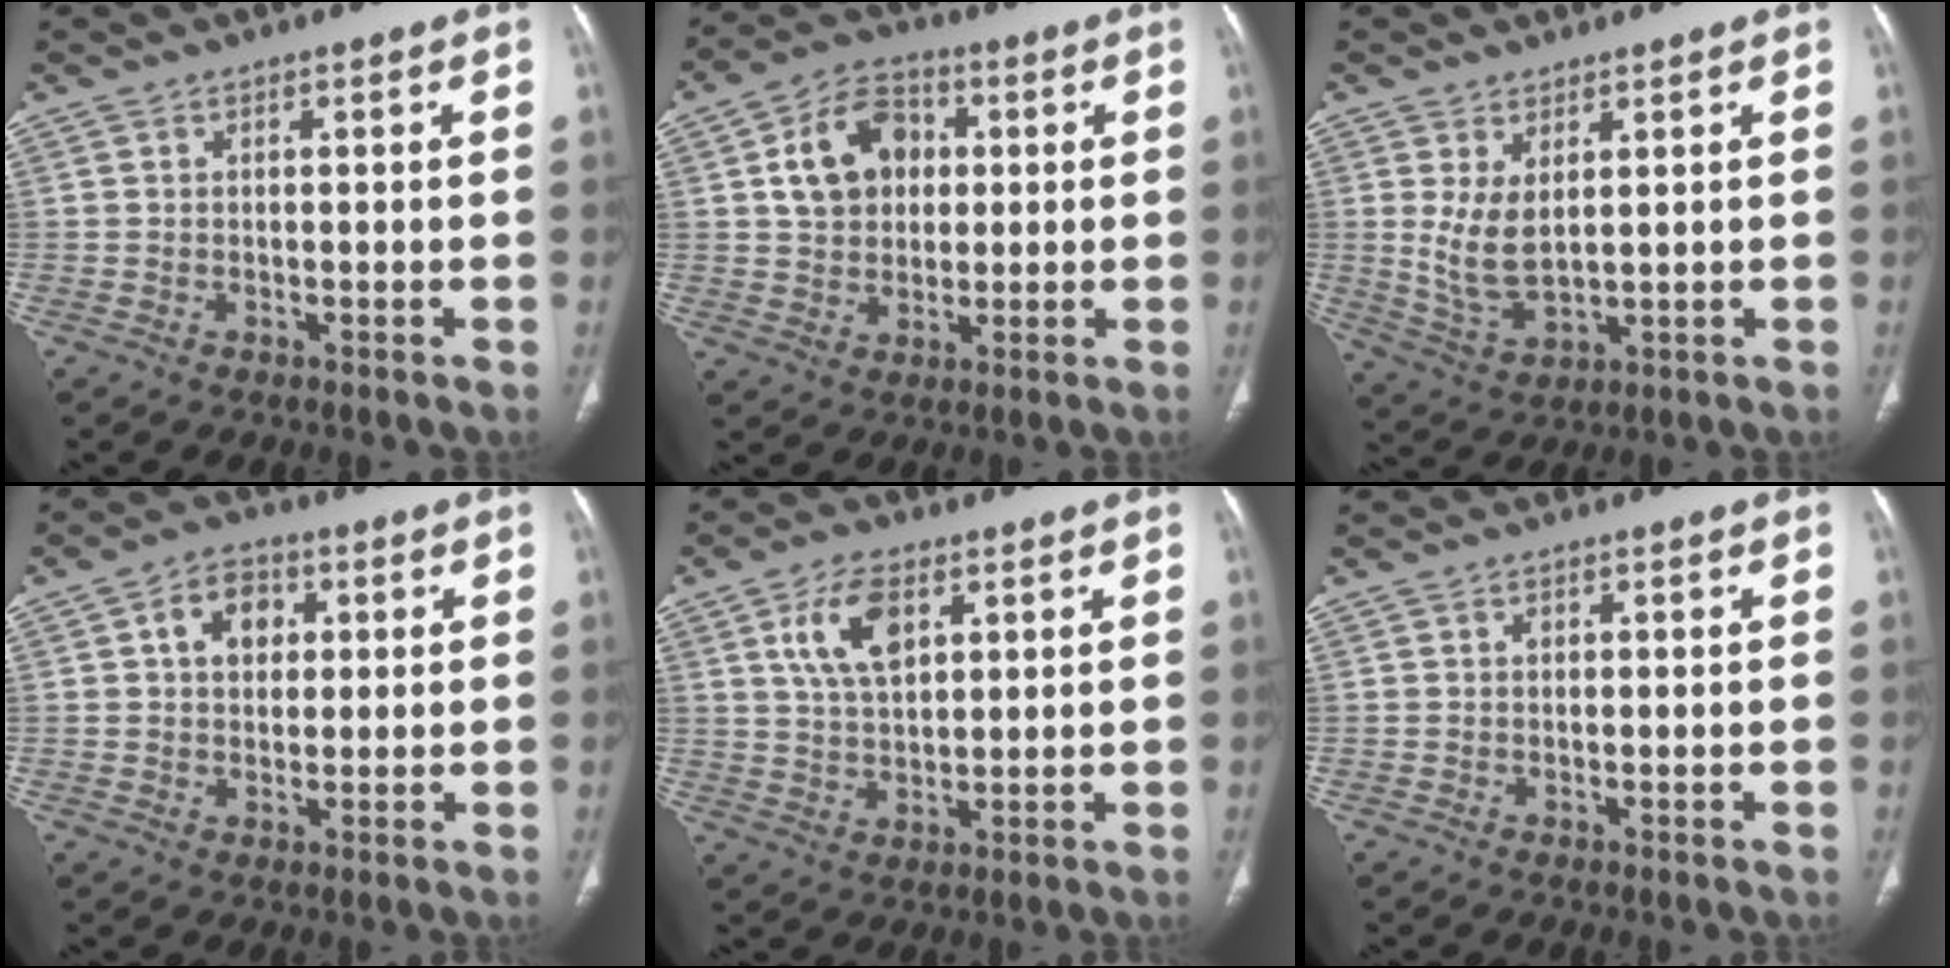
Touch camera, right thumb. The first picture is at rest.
{"total": 12.0, "force": [2.5, 9.2, 7.2], "torque": [-0.096, 0.007, 0.039]}
{"total": 7.1, "force": [1.8, 3.7, 5.9], "torque": [-0.115, -0.018, 0.051]}
{"total": 6.9, "force": [1.8, 5.1, 4.3], "torque": [-0.041, 0.006, 0.024]}
{"total": 8.9, "force": [3.5, 4.9, 6.6], "torque": [-0.110, -0.011, 0.069]}
{"total": 0.5, "force": [0.1, 0.4, 0.3], "torque": [-0.004, 0.001, 0.002]}